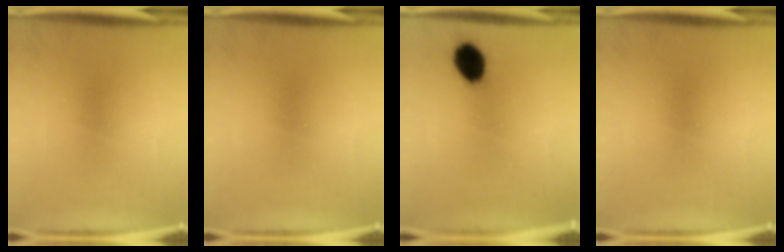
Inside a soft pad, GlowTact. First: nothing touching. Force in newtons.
{"total": 0.0}
{"total": 8.2}
{"total": 0.0}